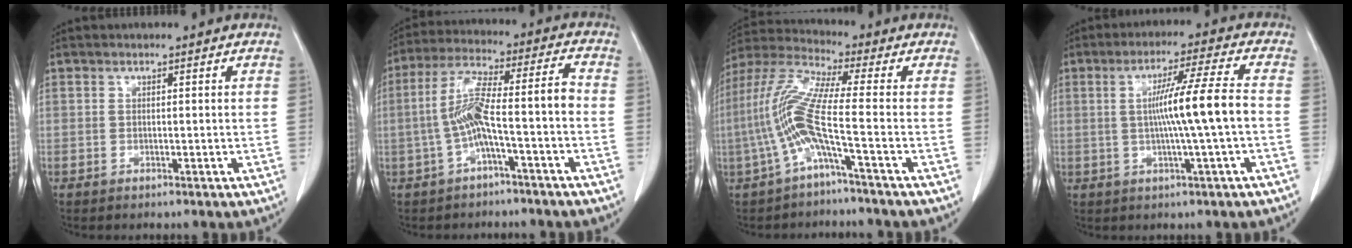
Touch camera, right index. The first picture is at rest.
{"total": 9.8, "force": [-2.6, 0.7, 9.4], "torque": [-0.182, 0.035, -0.048]}
{"total": 10.2, "force": [-2.9, -0.6, 9.7], "torque": [-0.222, 0.010, -0.069]}
{"total": 9.2, "force": [-0.6, -1.4, 9.0], "torque": [-0.156, 0.006, -0.007]}